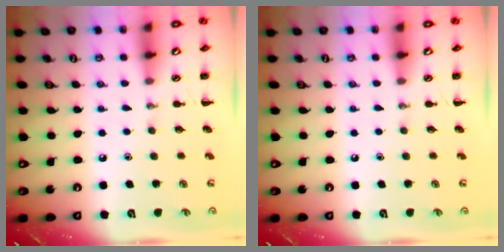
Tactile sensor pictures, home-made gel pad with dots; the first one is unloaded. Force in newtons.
{"total": 0.0}